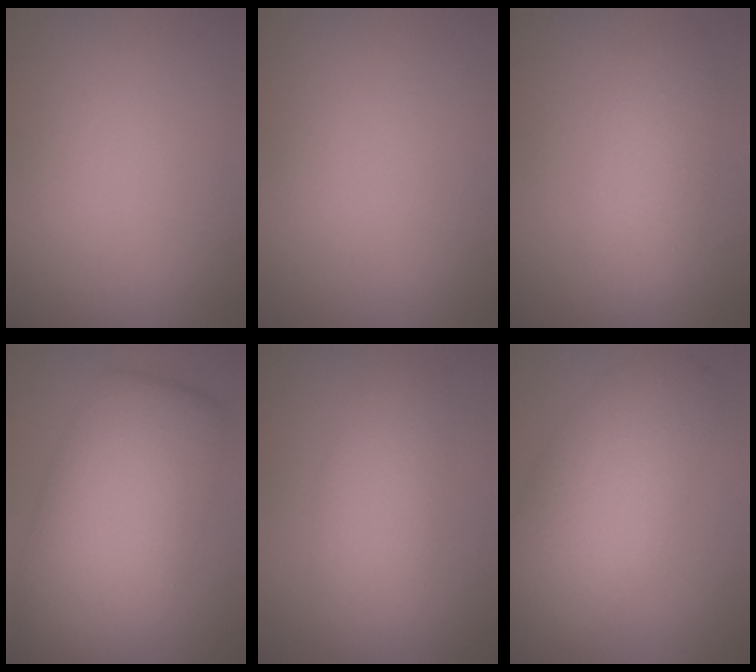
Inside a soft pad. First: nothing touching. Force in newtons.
{"total": 0.0}
{"total": 4.0, "press": 4.0, "slide": 0.2}
{"total": 10.3, "press": 10.3, "slide": 0.5}
{"total": 4.3, "press": 4.3, "slide": 0.1}
{"total": 7.1, "press": 7.1, "slide": 0.5}